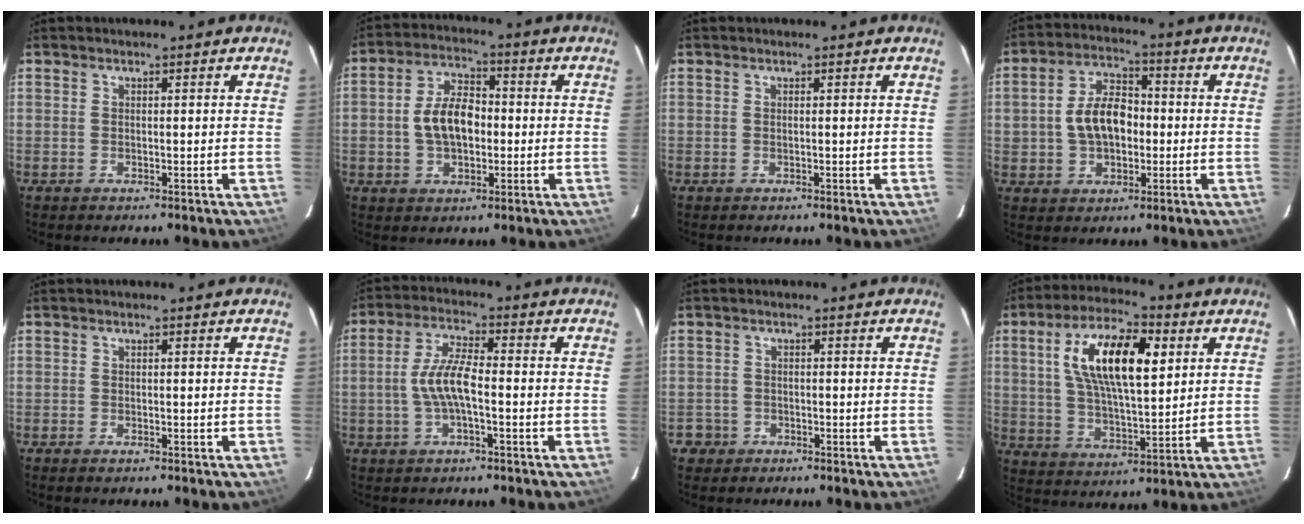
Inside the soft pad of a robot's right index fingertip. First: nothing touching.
{"total": 9.2, "force": [-0.7, 5.6, 7.3], "torque": [-0.140, 0.020, -0.008]}
{"total": 0.0}
{"total": 9.8, "force": [-0.5, 6.3, 7.4], "torque": [-0.143, 0.024, -0.002]}
{"total": 0.6, "force": [-0.5, 0.1, 0.3], "torque": [-0.007, -0.002, -0.011]}
{"total": 7.3, "force": [-1.4, 2.0, 6.9], "torque": [-0.141, 0.008, -0.028]}
{"total": 2.9, "force": [-1.3, 2.5, 0.1], "torque": [-0.004, 0.016, -0.020]}
{"total": 15.9, "force": [5.0, 6.2, 13.8], "torque": [-0.251, 0.022, 0.090]}